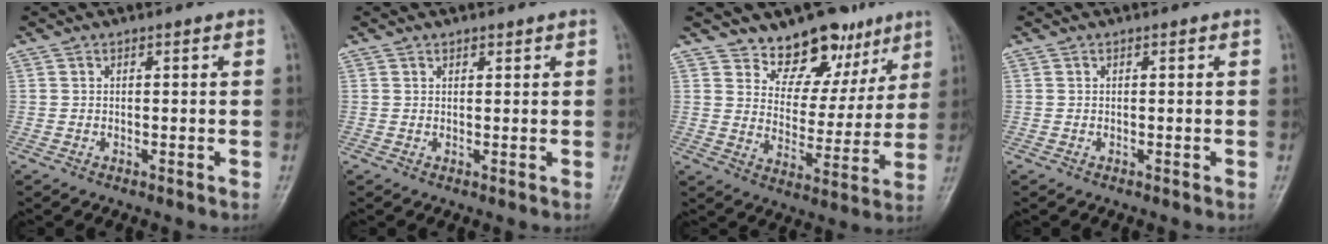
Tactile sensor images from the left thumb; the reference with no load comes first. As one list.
[{"total": 0.8, "force": [0.8, 0.4, 0.1], "torque": [0.004, -0.005, 0.009]}, {"total": 12.6, "force": [9.3, 7.3, 4.4], "torque": [-0.008, -0.057, 0.146]}, {"total": 0.0}]